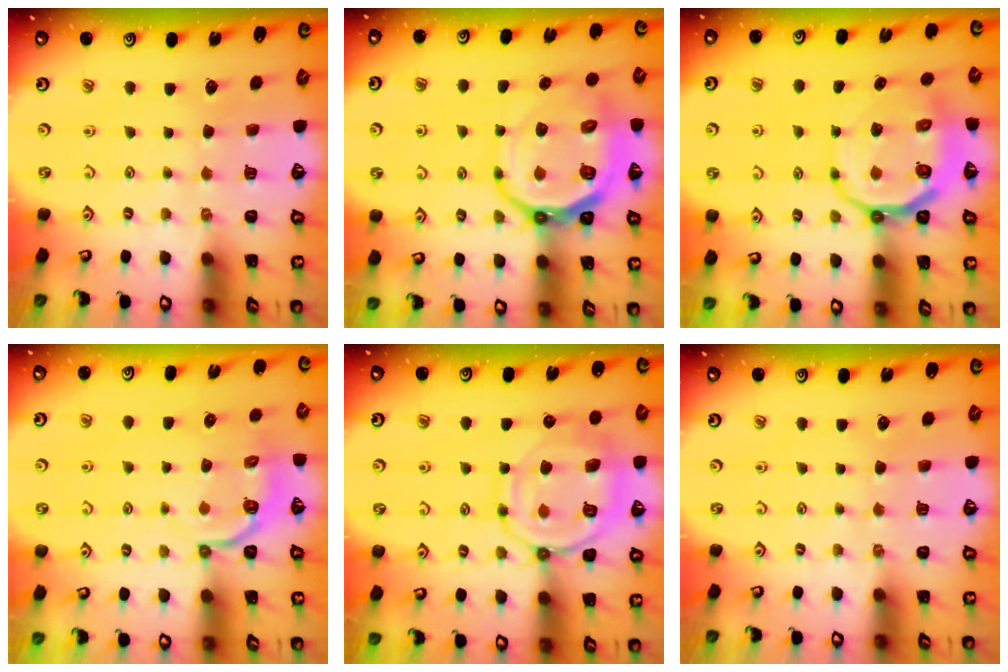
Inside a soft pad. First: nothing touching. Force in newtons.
{"total": 16.4, "press": 15.9, "slide": 3.8}
{"total": 11.1, "press": 10.7, "slide": 3.1}
{"total": 5.1, "press": 4.5, "slide": 2.5}
{"total": 13.9, "press": 13.9, "slide": 1.4}
{"total": 0.0}